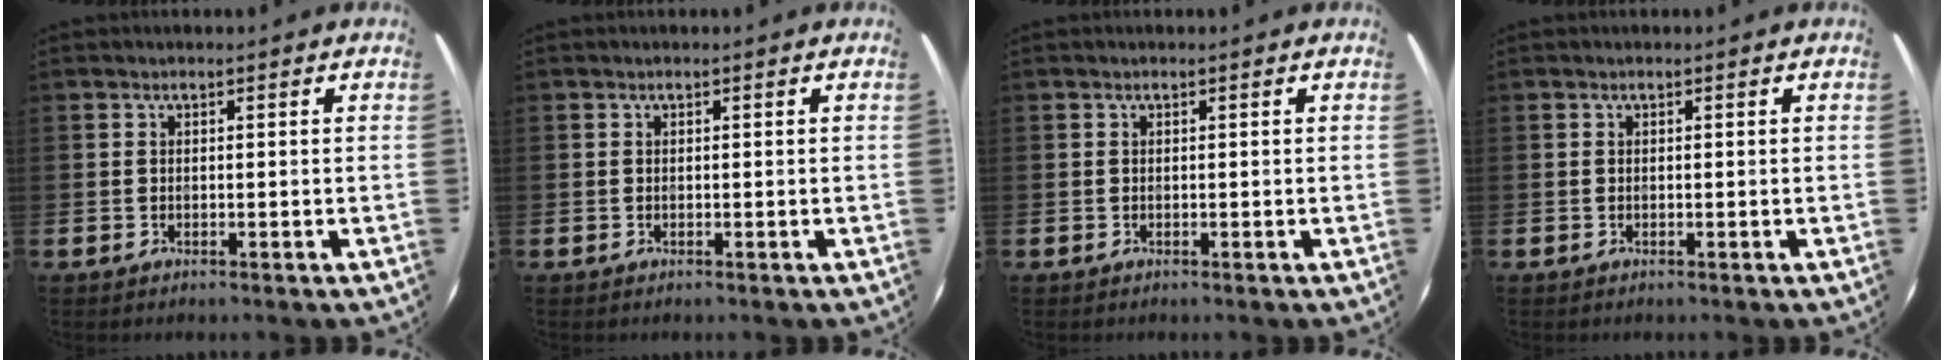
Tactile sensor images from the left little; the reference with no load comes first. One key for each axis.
{"total": 0.0}
{"total": 0.0}
{"total": 0.0}